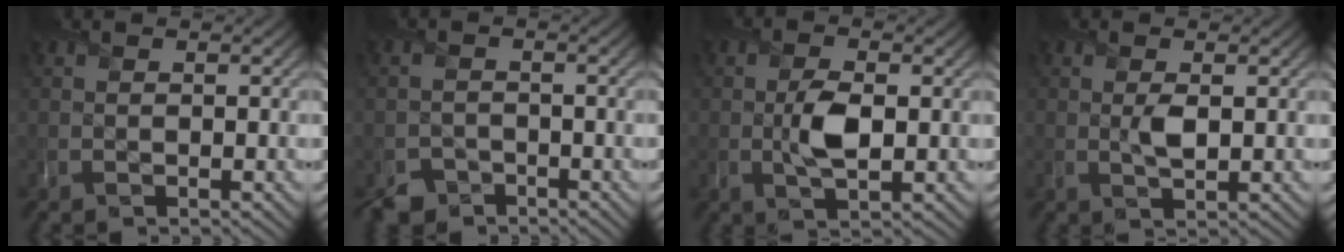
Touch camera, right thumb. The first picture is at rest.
{"total": 3.2, "force": [-2.6, 1.8, 0.4], "torque": [-0.004, -0.006, -0.054]}
{"total": 4.6, "force": [-0.2, 2.4, 3.9], "torque": [-0.081, -0.003, -0.001]}
{"total": 2.1, "force": [0.4, 0.9, 1.8], "torque": [-0.037, -0.001, 0.008]}